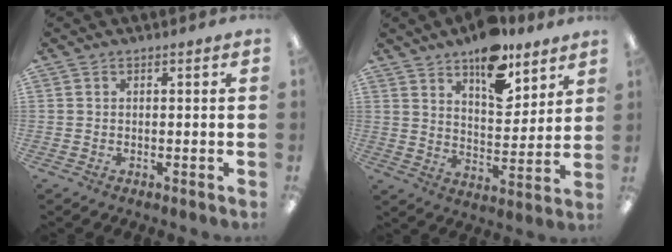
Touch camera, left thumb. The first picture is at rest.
{"total": 13.4, "force": [9.6, 6.2, 6.9], "torque": [-0.091, -0.058, 0.169]}